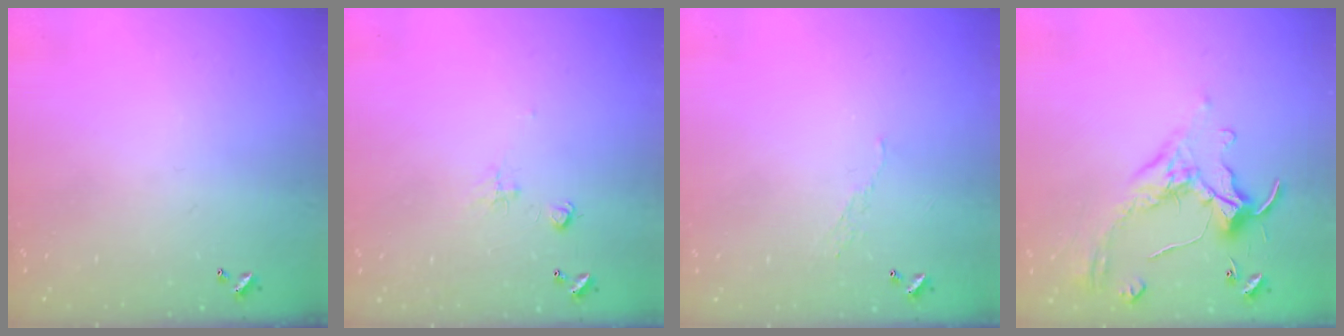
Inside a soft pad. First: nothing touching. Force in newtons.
{"total": 0.5, "press": 0.0, "slide": 0.5}
{"total": 3.6, "press": 3.5, "slide": 0.7}
{"total": 1.4, "press": 1.2, "slide": 0.7}